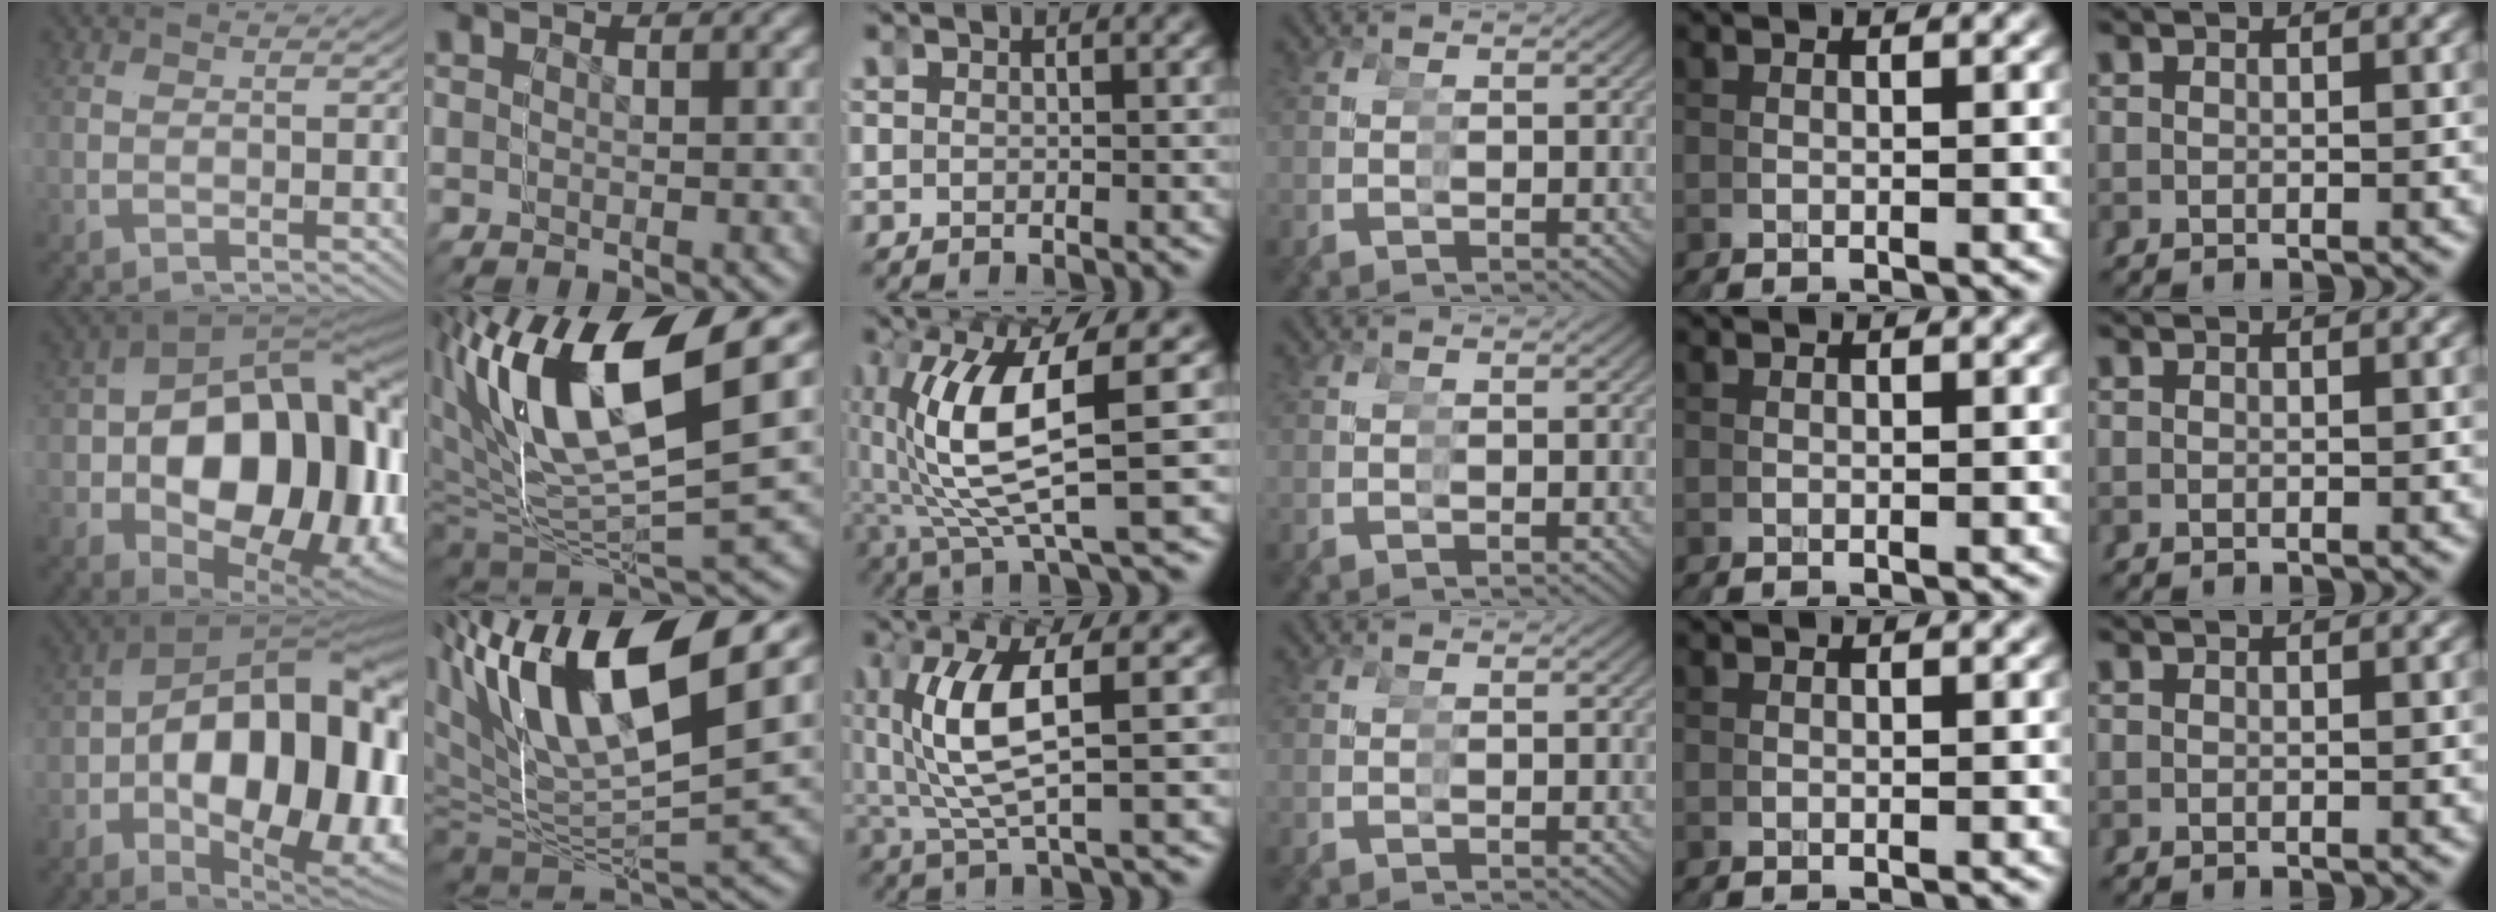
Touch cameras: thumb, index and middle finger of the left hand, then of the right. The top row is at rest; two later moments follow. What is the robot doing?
{"motion": "grasp_and_lifting", "object": "tape"}